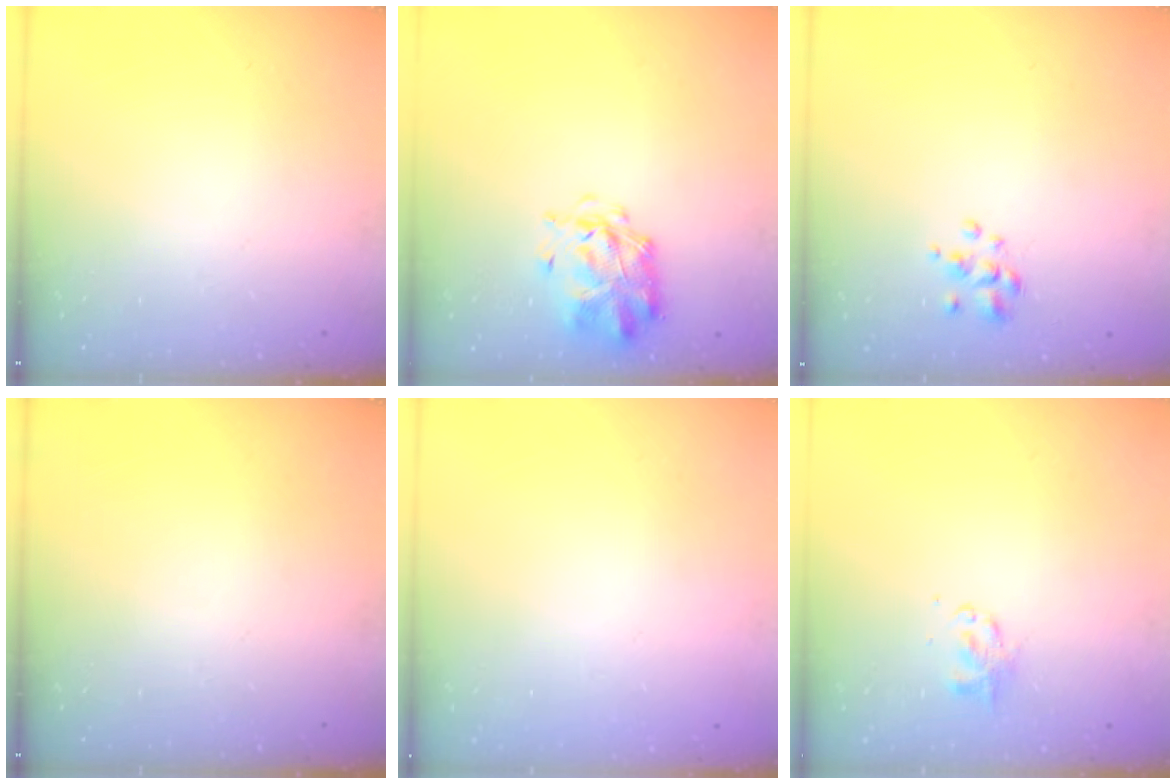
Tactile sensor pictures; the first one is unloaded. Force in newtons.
{"total": 3.1, "press": 3.0, "slide": 0.8}
{"total": 2.7, "press": 2.5, "slide": 0.9}
{"total": 0.0}
{"total": 1.8, "press": 1.8, "slide": 0.1}
{"total": 2.8, "press": 2.7, "slide": 0.4}